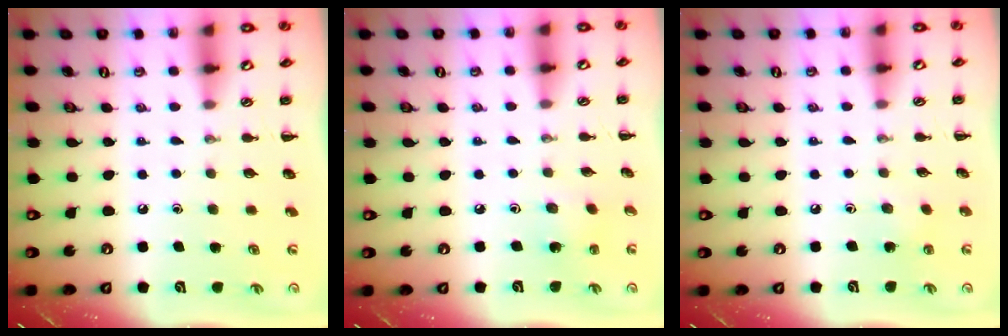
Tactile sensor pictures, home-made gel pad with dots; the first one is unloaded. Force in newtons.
{"total": 1.8, "press": 1.6, "slide": 0.6}
{"total": 3.8, "press": 3.7, "slide": 1.0}